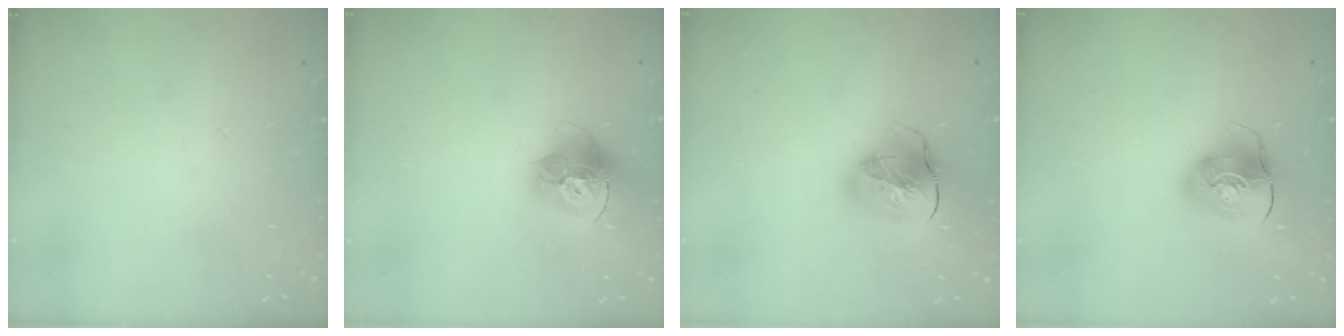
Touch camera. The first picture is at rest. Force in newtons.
{"total": 15.7, "press": 15.6, "slide": 1.7}
{"total": 19.2, "press": 19.0, "slide": 2.1}
{"total": 8.9, "press": 8.9, "slide": 1.2}